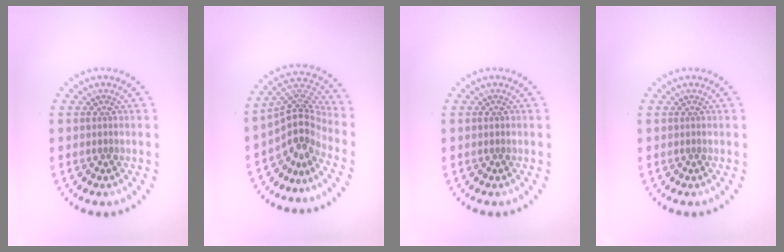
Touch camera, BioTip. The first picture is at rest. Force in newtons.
{"total": 4.1, "press": 2.8, "slide": 3.0}
{"total": 0.6, "press": 0.6, "slide": 0.1}
{"total": 0.0}